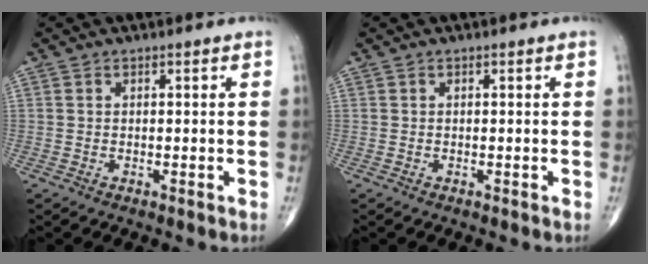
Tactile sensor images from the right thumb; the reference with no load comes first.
{"total": 0.0}